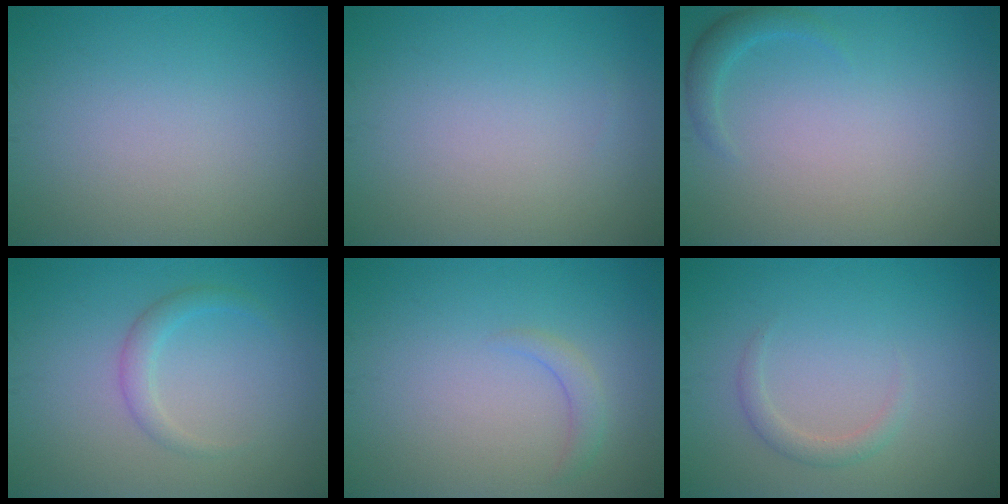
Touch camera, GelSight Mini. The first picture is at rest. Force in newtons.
{"total": 0.0}
{"total": 1.5, "press": 1.5, "slide": 0.0}
{"total": 1.7, "press": 1.7, "slide": 0.0}
{"total": 1.4, "press": 1.3, "slide": 0.3}
{"total": 1.4, "press": 1.4, "slide": 0.1}